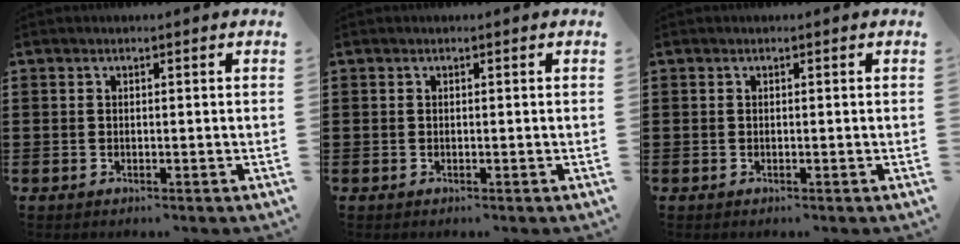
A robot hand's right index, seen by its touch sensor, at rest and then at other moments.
{"total": 0.0}
{"total": 0.0}